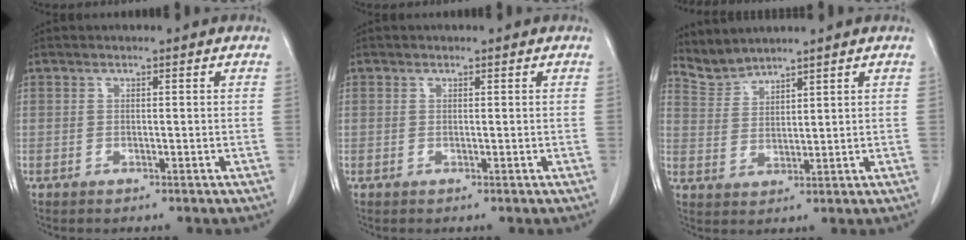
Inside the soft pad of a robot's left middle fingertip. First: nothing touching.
{"total": 0.0}
{"total": 3.9, "force": [3.9, -0.1, -0.5], "torque": [0.003, 0.003, 0.087]}